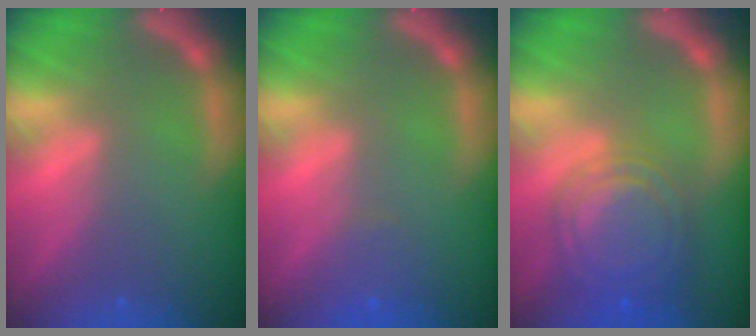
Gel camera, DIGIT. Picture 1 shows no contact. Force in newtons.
{"total": 1.4}
{"total": 9.1}